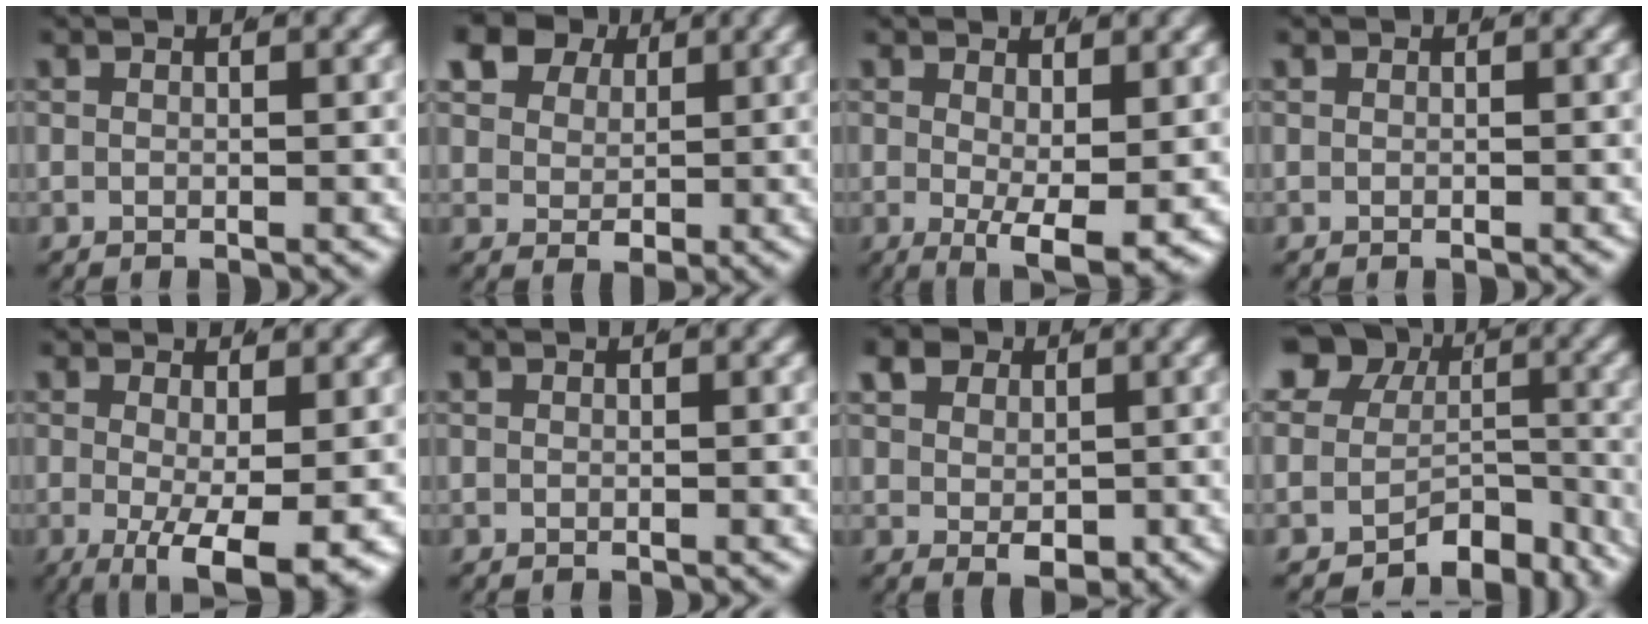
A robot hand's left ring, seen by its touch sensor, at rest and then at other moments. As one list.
[{"total": 8.7, "force": [4.3, 6.3, 4.3], "torque": [-0.082, -0.004, 0.074]}, {"total": 4.7, "force": [-1.6, 1.3, 4.2], "torque": [-0.067, -0.038, -0.007]}, {"total": 0.0}, {"total": 6.3, "force": [-2.9, 1.6, 5.3], "torque": [-0.095, -0.042, -0.024]}, {"total": 0.0}, {"total": 3.8, "force": [0.8, 2.7, 2.6], "torque": [-0.048, -0.018, 0.025]}, {"total": 13.7, "force": [-4.1, 11.6, 6.2], "torque": [-0.112, -0.028, -0.068]}]